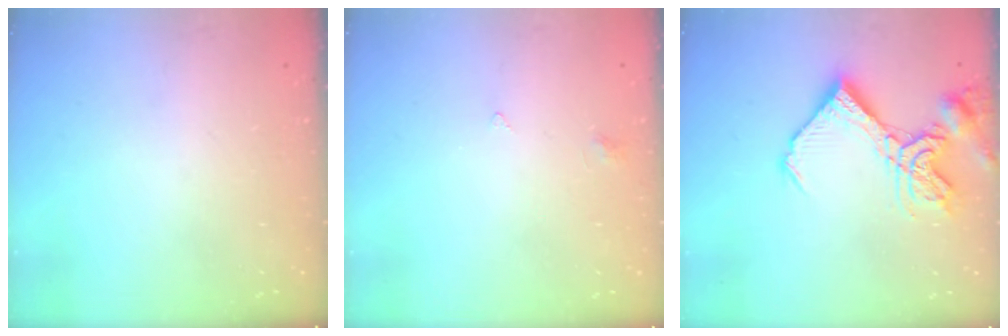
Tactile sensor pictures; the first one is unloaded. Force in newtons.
{"total": 2.5, "press": 2.4, "slide": 0.5}
{"total": 15.7, "press": 15.6, "slide": 1.8}